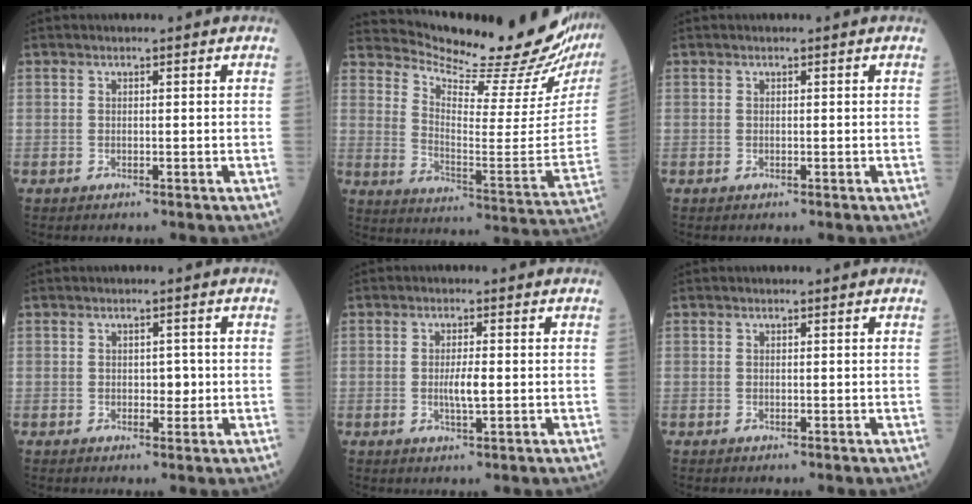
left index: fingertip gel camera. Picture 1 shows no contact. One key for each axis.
{"total": 24.3, "fx": 22.6, "fy": 1.2, "fz": 8.8, "tx": -0.149, "ty": -0.112, "tz": 0.299}
{"total": 0.0}
{"total": 1.9, "fx": 0.0, "fy": 1.3, "fz": 1.4, "tx": -0.014, "ty": 0.002, "tz": 0.000}
{"total": 3.1, "fx": -0.2, "fy": 0.5, "fz": 3.0, "tx": -0.060, "ty": -0.003, "tz": -0.003}
{"total": 0.0}